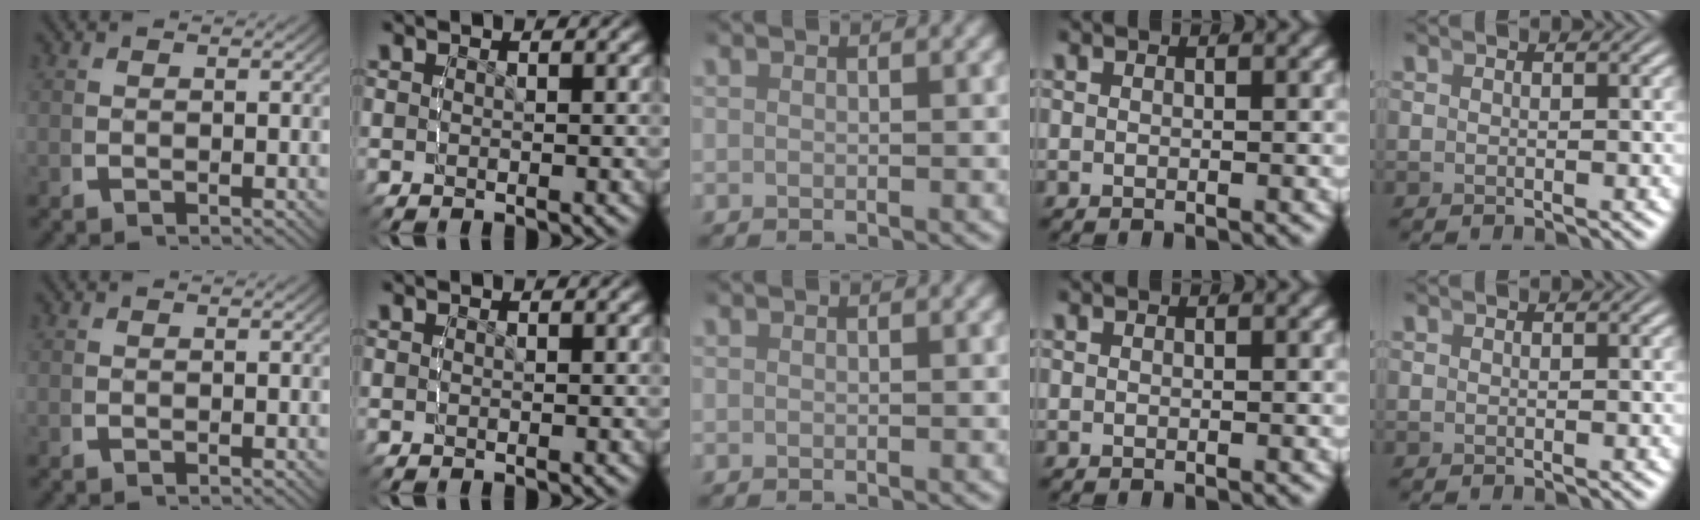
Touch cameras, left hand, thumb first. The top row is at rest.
{}